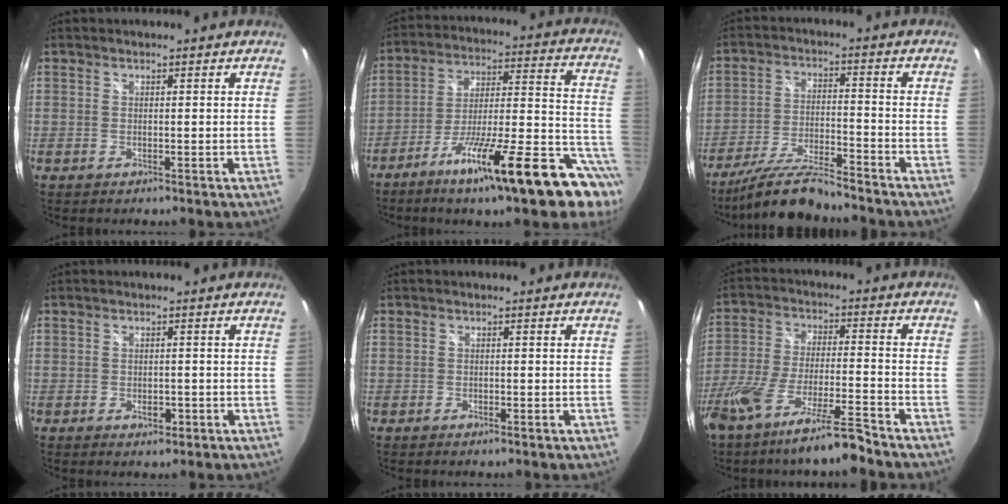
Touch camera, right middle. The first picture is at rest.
{"total": 24.5, "force": [-16.3, 3.5, 17.9], "torque": [-0.244, -0.015, -0.249]}
{"total": 11.3, "force": [-10.2, 0.7, 5.0], "torque": [-0.105, -0.012, -0.185]}
{"total": 2.2, "force": [-1.0, 1.4, 1.4], "torque": [-0.022, -0.003, -0.014]}
{"total": 0.7, "force": [-0.5, 0.2, 0.4], "torque": [-0.006, -0.001, -0.011]}
{"total": 14.8, "force": [-11.6, 0.8, 9.1], "torque": [-0.186, -0.035, -0.201]}